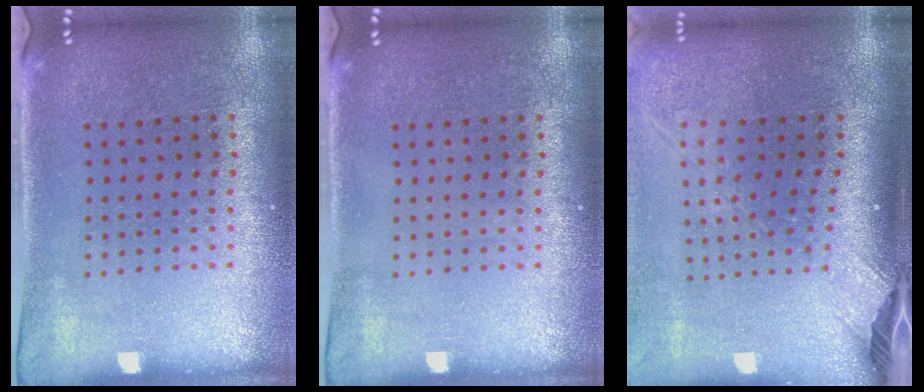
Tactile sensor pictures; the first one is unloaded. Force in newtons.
{"total": 0.0}
{"total": 2.6, "press": 1.8, "slide": 1.8}